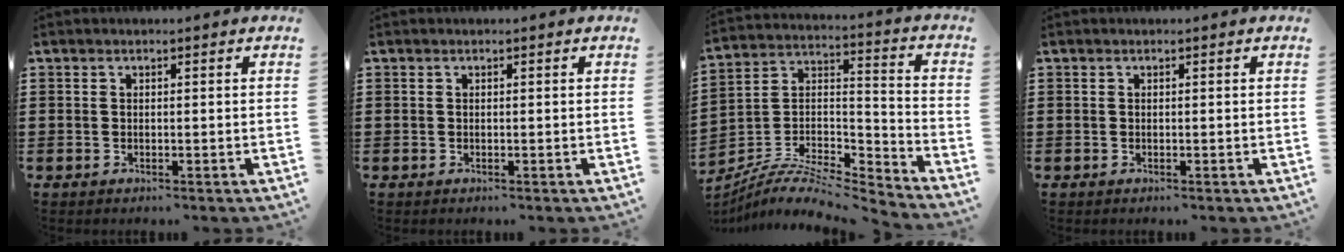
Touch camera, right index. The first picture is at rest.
{"total": 0.0}
{"total": 7.0, "force": [-6.2, 1.7, 2.7], "torque": [-0.066, -0.004, -0.132]}
{"total": 0.0}